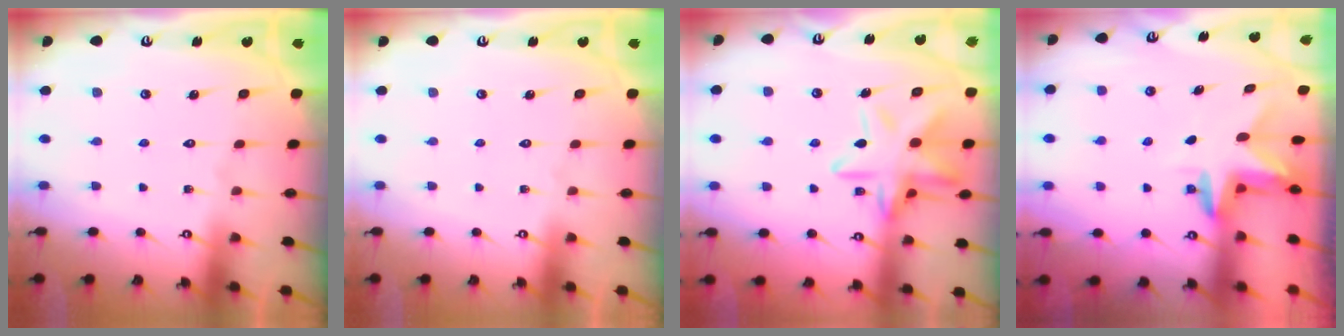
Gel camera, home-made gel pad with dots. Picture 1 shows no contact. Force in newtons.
{"total": 0.0}
{"total": 15.5, "press": 15.4, "slide": 1.3}
{"total": 3.0, "press": 3.0, "slide": 0.2}